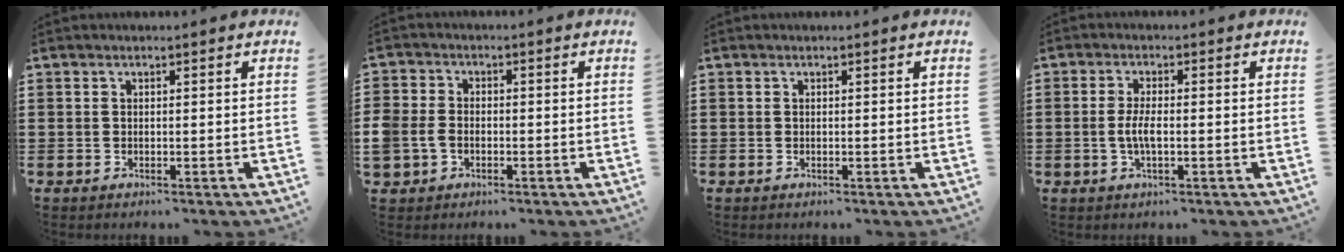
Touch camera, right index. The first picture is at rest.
{"total": 3.3, "force": [-1.3, 2.7, 1.6], "torque": [-0.056, -0.003, -0.031]}
{"total": 0.0}
{"total": 3.4, "force": [-0.7, 0.8, 3.3], "torque": [-0.074, -0.006, -0.018]}